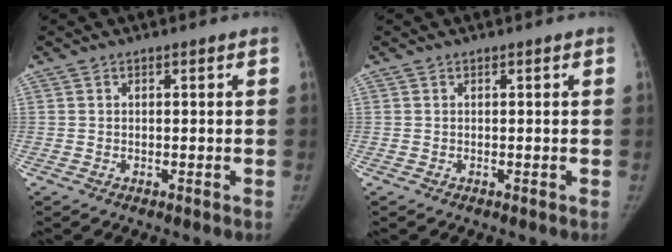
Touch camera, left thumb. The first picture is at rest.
{"total": 0.0}